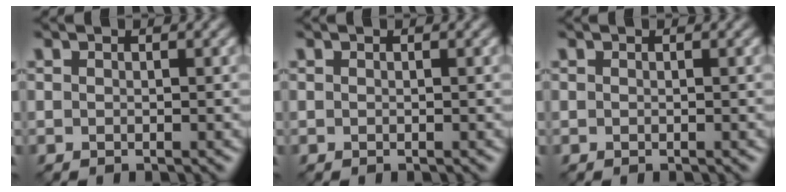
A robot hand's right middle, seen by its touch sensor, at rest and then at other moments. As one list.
[{"total": 0.0}, {"total": 0.0}]